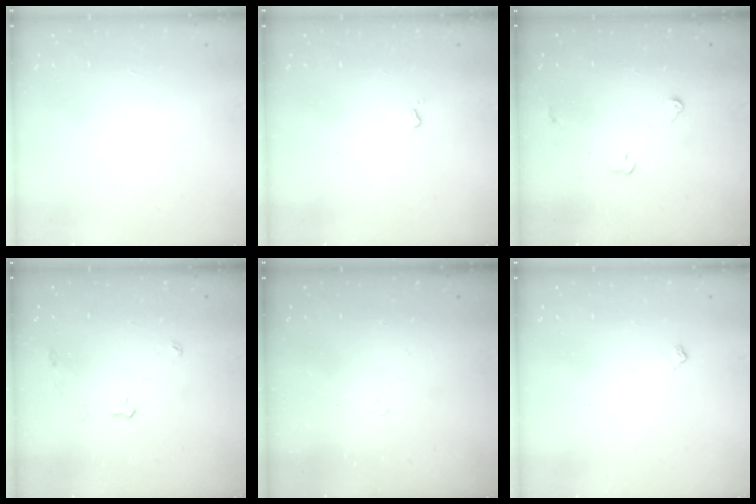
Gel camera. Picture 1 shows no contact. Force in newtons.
{"total": 2.6, "press": 2.6, "slide": 0.4}
{"total": 2.9, "press": 2.9, "slide": 0.4}
{"total": 4.0, "press": 3.9, "slide": 0.5}
{"total": 2.9, "press": 2.9, "slide": 0.5}
{"total": 3.6, "press": 3.5, "slide": 0.7}